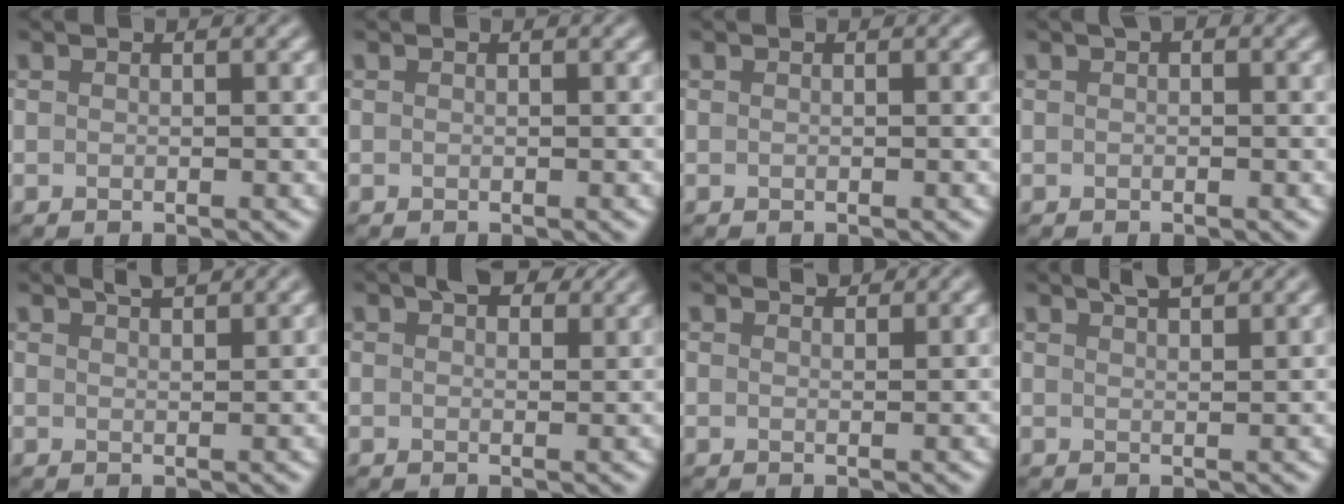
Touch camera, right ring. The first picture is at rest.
{"total": 0.0}
{"total": 0.0}
{"total": 0.7, "force": [0.3, 0.4, 0.5], "torque": [-0.004, 0.001, 0.002]}
{"total": 2.2, "force": [1.9, 0.4, 1.1], "torque": [-0.006, 0.004, 0.024]}
{"total": 3.1, "force": [2.0, 1.6, 1.8], "torque": [-0.021, 0.002, 0.031]}
{"total": 1.2, "force": [1.2, 0.2, 0.3], "torque": [-0.007, -0.002, 0.019]}
{"total": 3.1, "force": [2.5, 0.8, 1.7], "torque": [-0.005, 0.011, 0.024]}